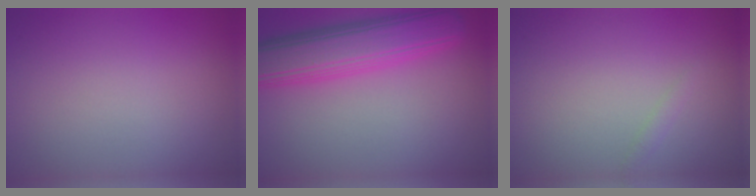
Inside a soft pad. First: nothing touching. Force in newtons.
{"total": 7.6, "press": 7.6, "slide": 0.1}
{"total": 0.6, "press": 0.6, "slide": 0.1}